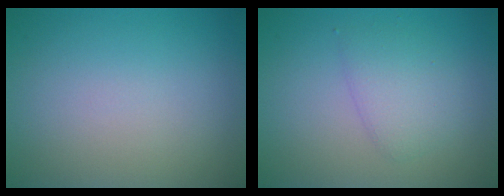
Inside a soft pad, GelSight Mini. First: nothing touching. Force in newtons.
{"total": 2.5, "press": 2.5, "slide": 0.0}